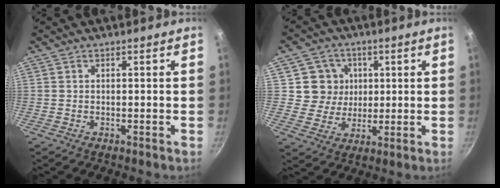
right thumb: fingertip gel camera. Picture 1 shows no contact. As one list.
[{"total": 8.2, "force": [1.8, 7.8, 1.6], "torque": [0.012, -0.006, 0.027]}]